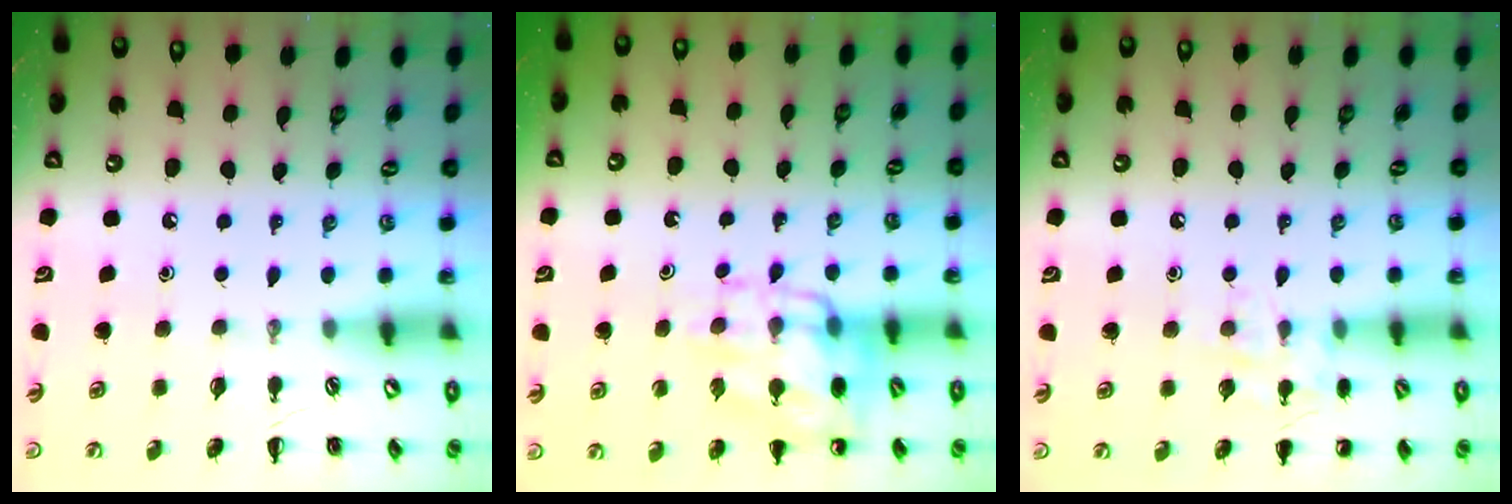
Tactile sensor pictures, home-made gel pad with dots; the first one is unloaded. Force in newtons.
{"total": 12.5, "press": 12.3, "slide": 2.5}
{"total": 8.1, "press": 7.9, "slide": 1.4}